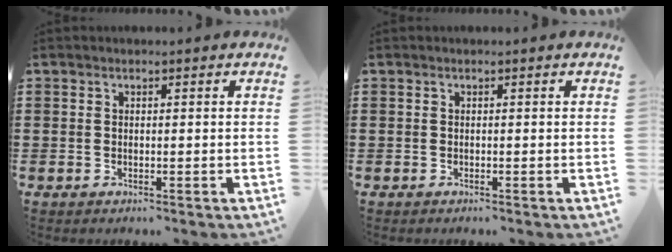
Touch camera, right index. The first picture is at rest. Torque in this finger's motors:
{"motor_torque": [0.14, -0.10, 0.00, 0.00]}